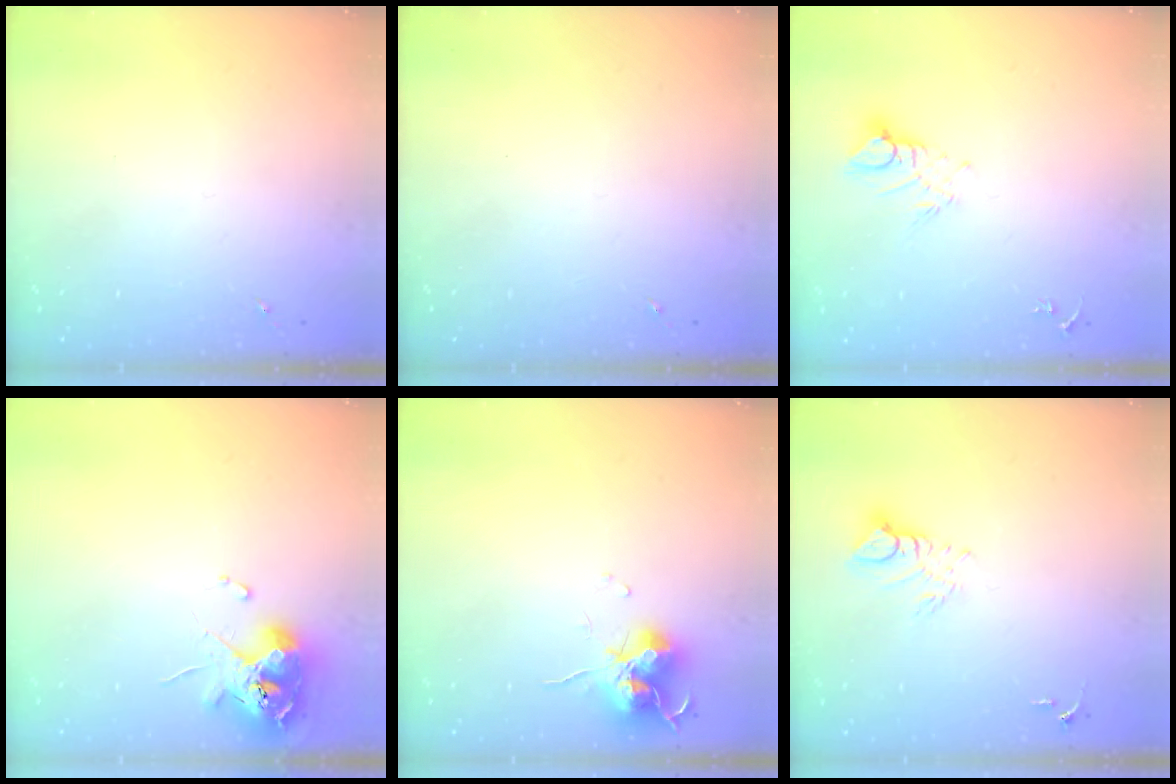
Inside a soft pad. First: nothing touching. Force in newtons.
{"total": 0.0}
{"total": 6.2, "press": 6.2, "slide": 0.5}
{"total": 10.9, "press": 10.8, "slide": 1.8}
{"total": 12.6, "press": 12.5, "slide": 1.4}
{"total": 7.2, "press": 7.1, "slide": 0.7}